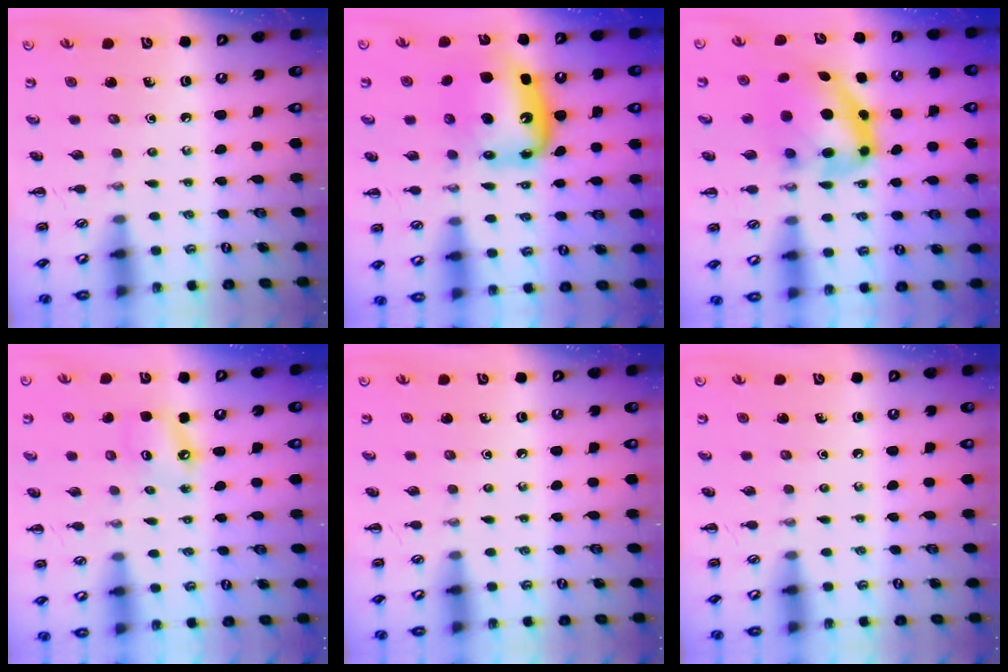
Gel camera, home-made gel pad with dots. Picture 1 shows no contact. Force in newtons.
{"total": 11.6, "press": 11.1, "slide": 3.3}
{"total": 9.6, "press": 9.4, "slide": 2.1}
{"total": 5.3, "press": 5.3, "slide": 0.9}
{"total": 0.0}
{"total": 0.0}